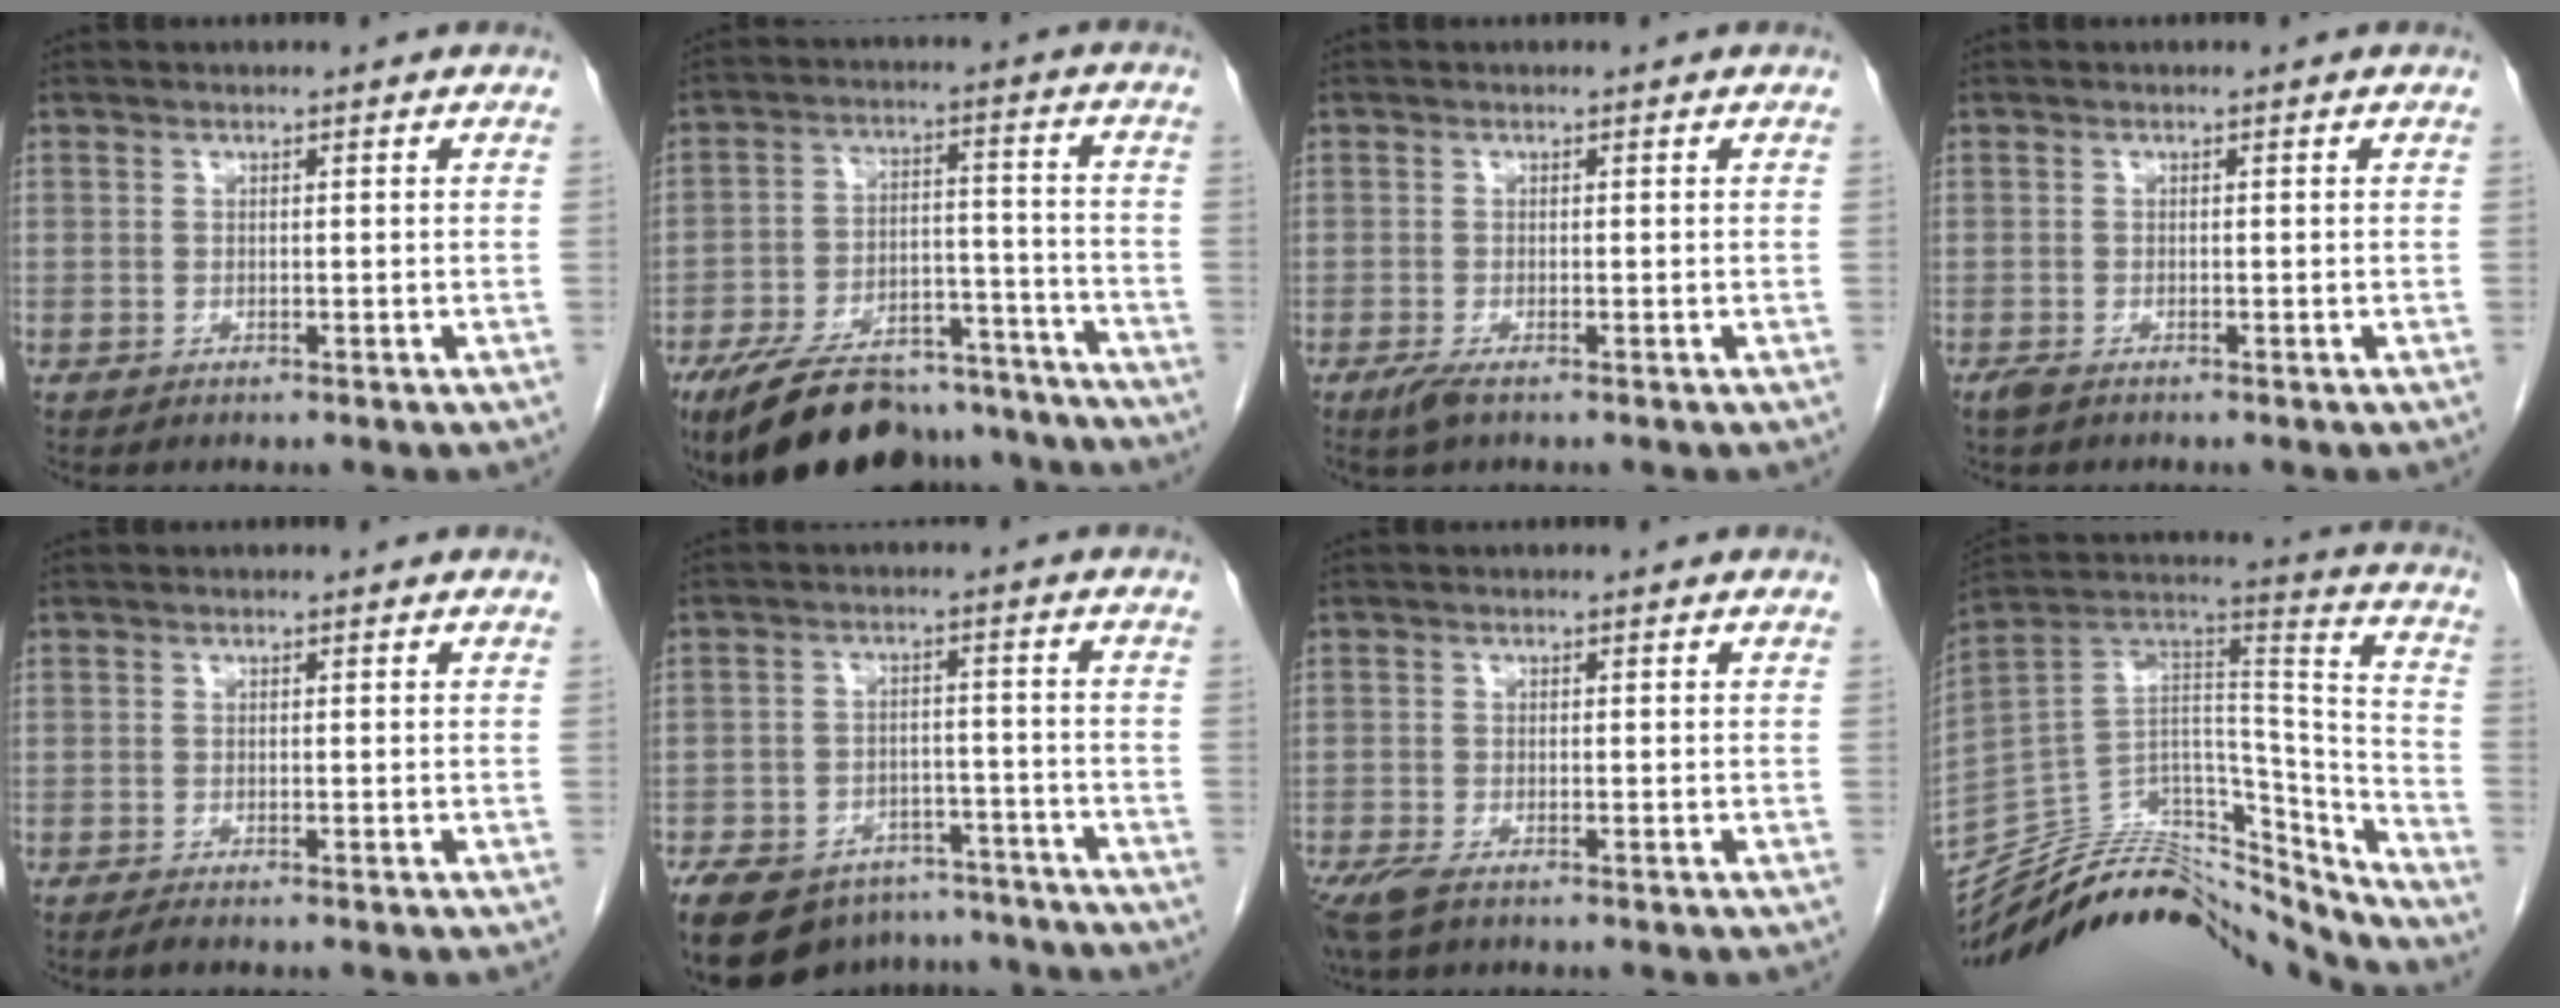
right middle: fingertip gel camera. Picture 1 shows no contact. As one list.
[{"total": 21.1, "force": [-18.1, 6.9, 8.3], "torque": [-0.134, 0.014, -0.268]}, {"total": 2.2, "force": [-1.4, 0.5, 1.6], "torque": [-0.039, -0.007, -0.026]}, {"total": 1.4, "force": [-1.1, 0.5, 0.7], "torque": [-0.021, -0.004, -0.017]}, {"total": 0.8, "force": [-0.7, -0.1, 0.5], "torque": [-0.014, -0.003, -0.014]}, {"total": 16.8, "force": [-12.8, 8.8, 6.2], "torque": [-0.144, 0.002, -0.177]}, {"total": 4.6, "force": [-3.3, 1.5, 2.9], "torque": [-0.062, -0.014, -0.056]}, {"total": 28.8, "force": [-26.4, 7.2, 8.9], "torque": [-0.138, 0.027, -0.406]}]